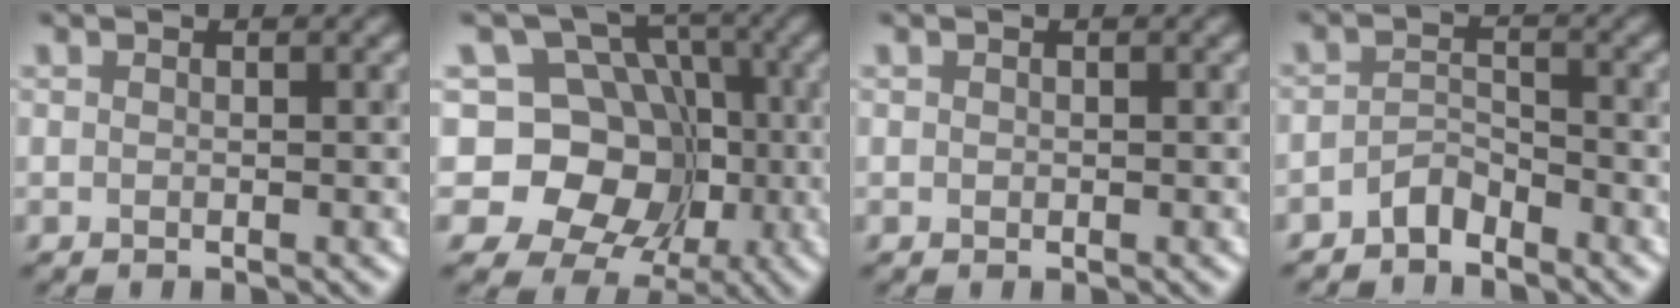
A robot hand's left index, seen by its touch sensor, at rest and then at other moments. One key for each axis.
{"total": 11.3, "fx": -0.6, "fy": 10.3, "fz": 4.8, "tx": -0.066, "ty": 0.050, "tz": -0.048}
{"total": 0.0}
{"total": 2.0, "fx": -1.8, "fy": 0.5, "fz": 0.5, "tx": -0.009, "ty": 0.014, "tz": -0.037}